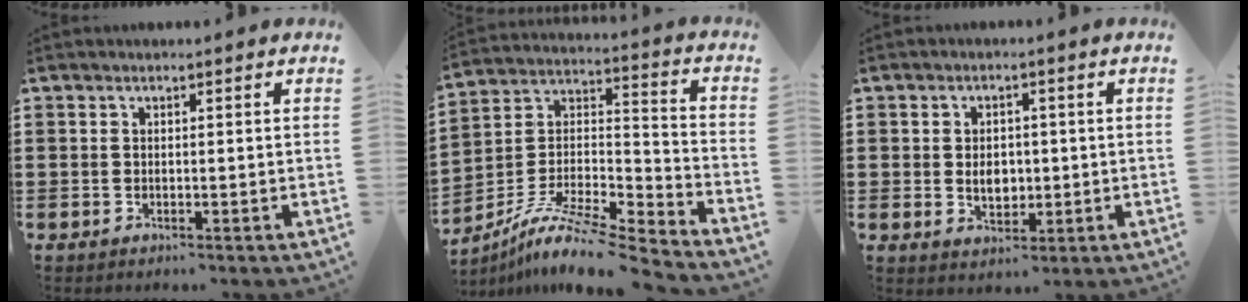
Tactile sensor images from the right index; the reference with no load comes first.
{"total": 9.9, "force": [-8.0, 1.3, 5.7], "torque": [-0.112, 0.001, -0.163]}
{"total": 3.8, "force": [-0.2, 2.6, 2.8], "torque": [-0.045, -0.002, -0.008]}